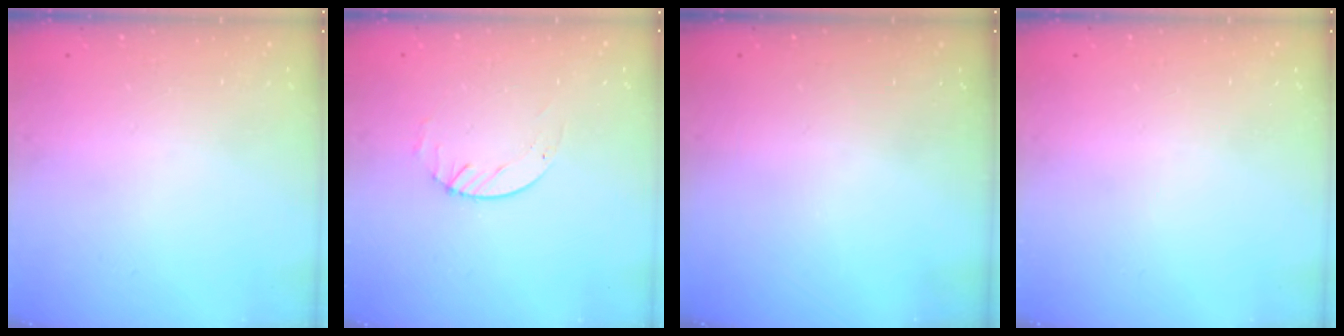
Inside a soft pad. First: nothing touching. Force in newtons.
{"total": 2.0, "press": 2.0, "slide": 0.2}
{"total": 0.0}
{"total": 0.0}